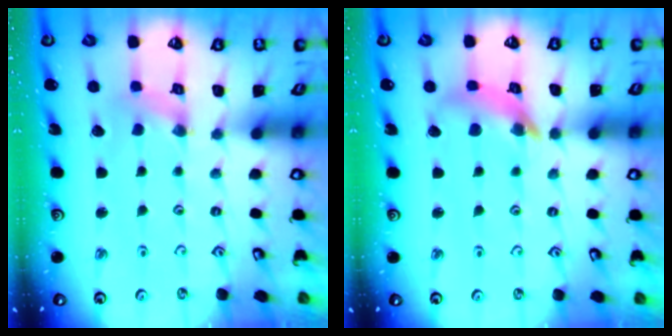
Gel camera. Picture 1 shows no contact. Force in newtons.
{"total": 10.7, "press": 10.7, "slide": 1.0}